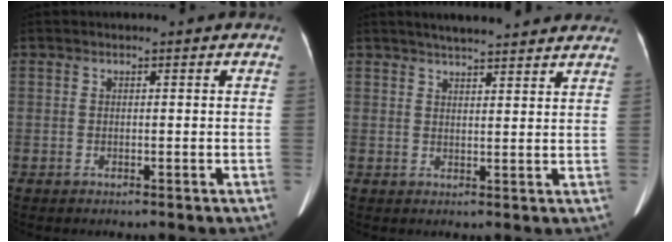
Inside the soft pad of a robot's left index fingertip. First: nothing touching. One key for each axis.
{"total": 12.3, "fx": 10.9, "fy": 1.7, "fz": 5.5, "tx": -0.071, "ty": 0.027, "tz": 0.132}